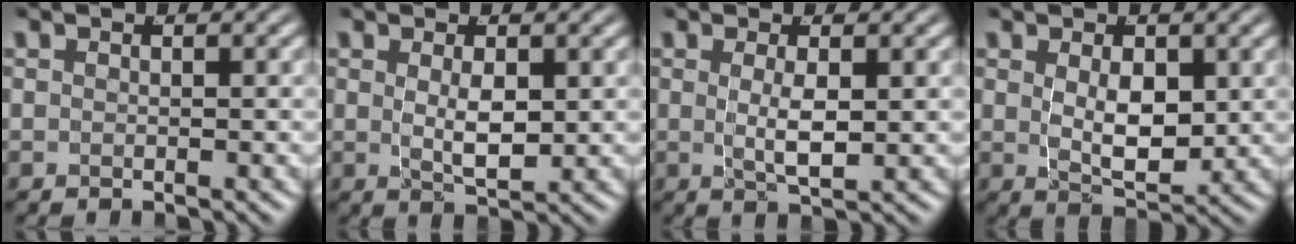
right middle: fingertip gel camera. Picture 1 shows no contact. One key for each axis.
{"total": 2.7, "fx": 0.3, "fy": 0.6, "fz": 2.6, "tx": -0.043, "ty": -0.017, "tz": 0.019}
{"total": 2.6, "fx": 0.1, "fy": 0.2, "fz": 2.6, "tx": -0.052, "ty": -0.015, "tz": 0.012}
{"total": 4.0, "fx": 0.4, "fy": 1.7, "fz": 3.5, "tx": -0.058, "ty": -0.026, "tz": 0.020}